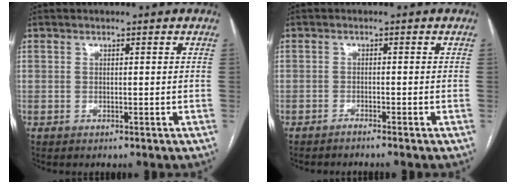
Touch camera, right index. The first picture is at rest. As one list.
[{"total": 1.5, "force": [-1.3, -0.5, 0.6], "torque": [-0.007, 0.004, -0.018]}]